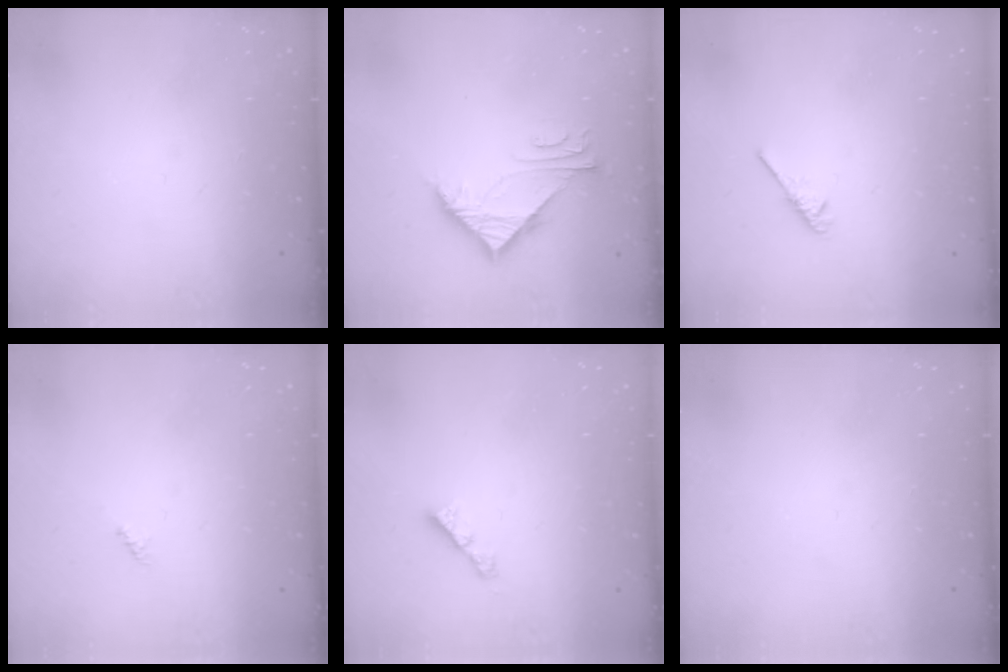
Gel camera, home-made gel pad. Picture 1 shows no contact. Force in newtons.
{"total": 5.6, "press": 5.6, "slide": 0.3}
{"total": 1.9, "press": 1.9, "slide": 0.4}
{"total": 0.0}
{"total": 2.6, "press": 2.6, "slide": 0.1}
{"total": 0.0}